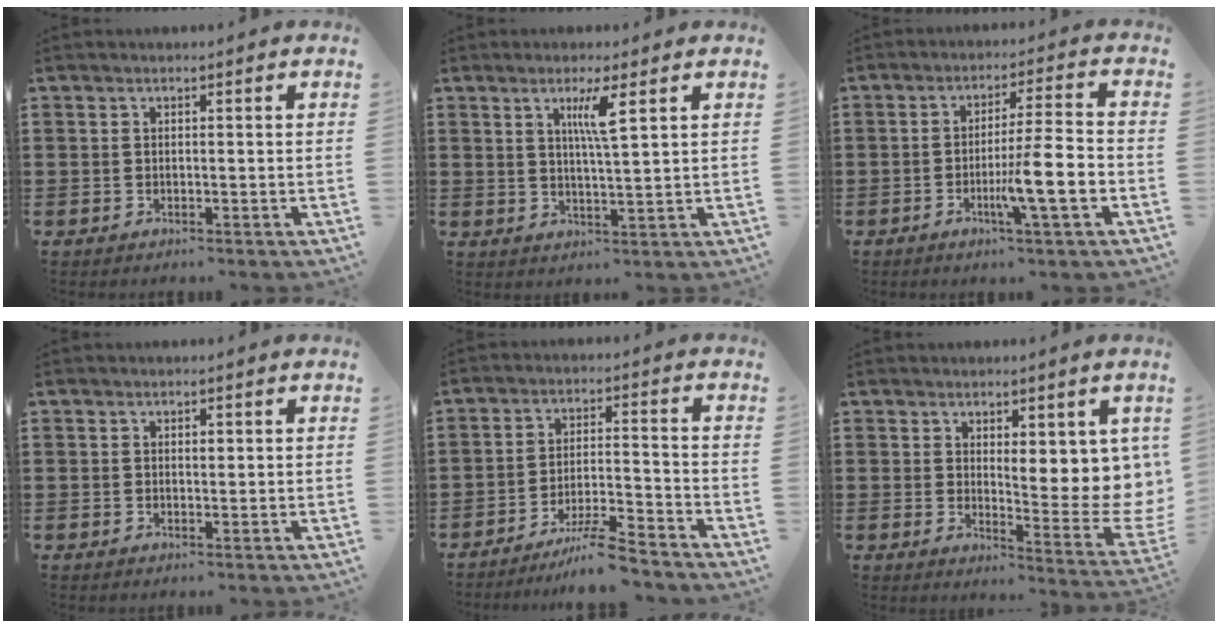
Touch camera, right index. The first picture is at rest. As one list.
[{"total": 4.4, "force": [2.1, 0.0, 3.9], "torque": [-0.084, -0.001, 0.031]}, {"total": 8.3, "force": [-2.7, 0.3, 7.9], "torque": [-0.135, -0.008, -0.048]}, {"total": 0.8, "force": [0.3, 0.4, 0.6], "torque": [-0.012, 0.004, 0.005]}, {"total": 6.6, "force": [-5.8, 0.1, 3.2], "torque": [-0.058, -0.003, -0.110]}, {"total": 6.6, "force": [3.7, 2.7, 4.7], "torque": [-0.061, -0.038, 0.062]}]